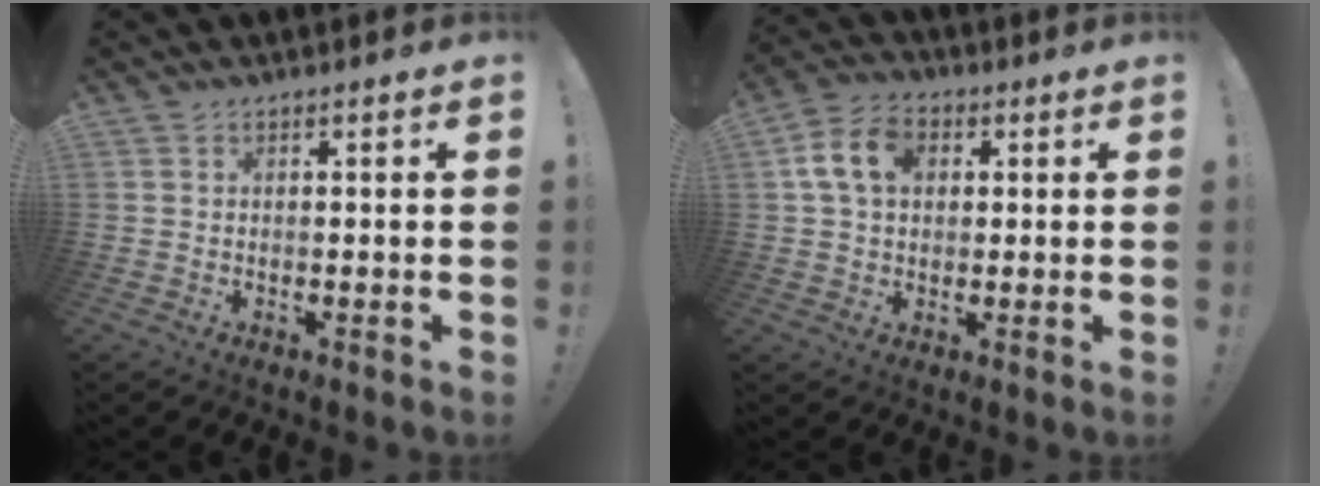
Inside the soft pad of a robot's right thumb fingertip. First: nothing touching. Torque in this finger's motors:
{"motor_torque": [1.25, 1.23, 0.28, 0.04, 0.01]}